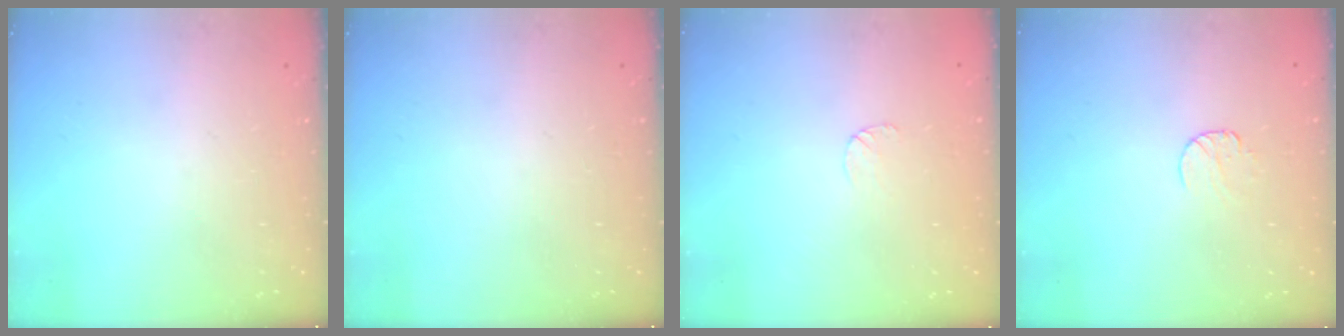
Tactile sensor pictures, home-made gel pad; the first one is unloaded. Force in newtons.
{"total": 0.0}
{"total": 3.5, "press": 3.5, "slide": 0.4}
{"total": 6.9, "press": 6.9, "slide": 0.6}